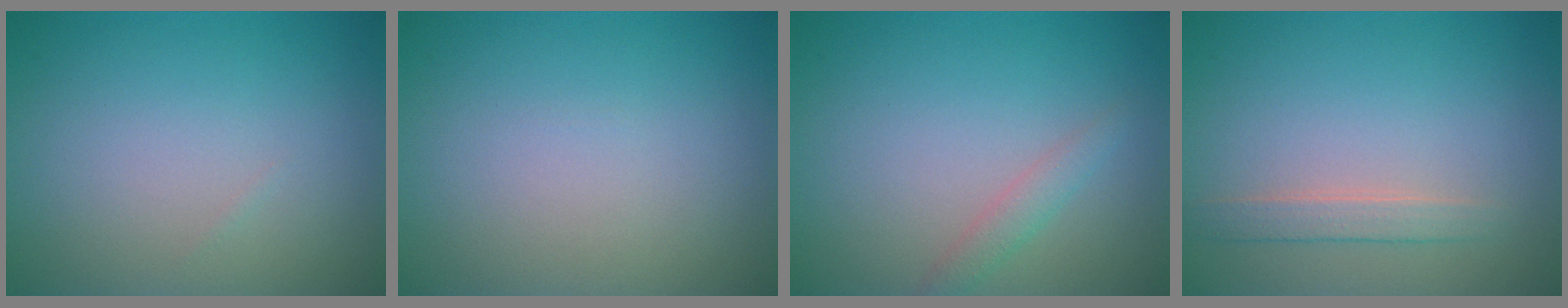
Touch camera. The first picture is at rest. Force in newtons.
{"total": 0.0}
{"total": 1.4, "press": 1.4, "slide": 0.0}
{"total": 1.7, "press": 1.7, "slide": 0.0}